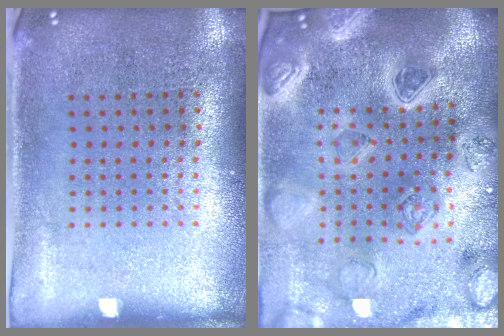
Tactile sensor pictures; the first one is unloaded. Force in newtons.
{"total": 4.1, "press": 3.7, "slide": 1.7}